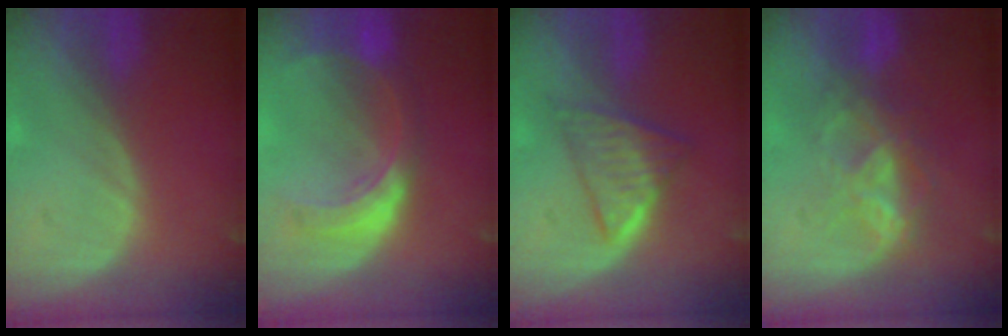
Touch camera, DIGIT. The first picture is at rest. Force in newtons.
{"total": 8.1, "press": 7.1, "slide": 3.7}
{"total": 6.1, "press": 5.8, "slide": 2.1}
{"total": 7.0, "press": 6.7, "slide": 2.2}